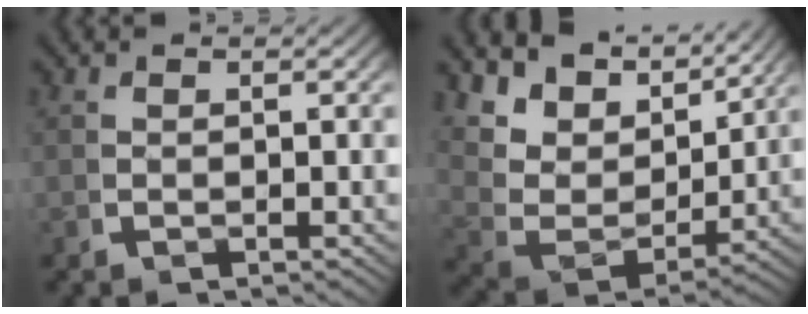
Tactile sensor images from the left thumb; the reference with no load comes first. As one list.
[{"total": 9.3, "force": [4.5, 5.4, 6.1], "torque": [-0.134, 0.005, 0.070]}]